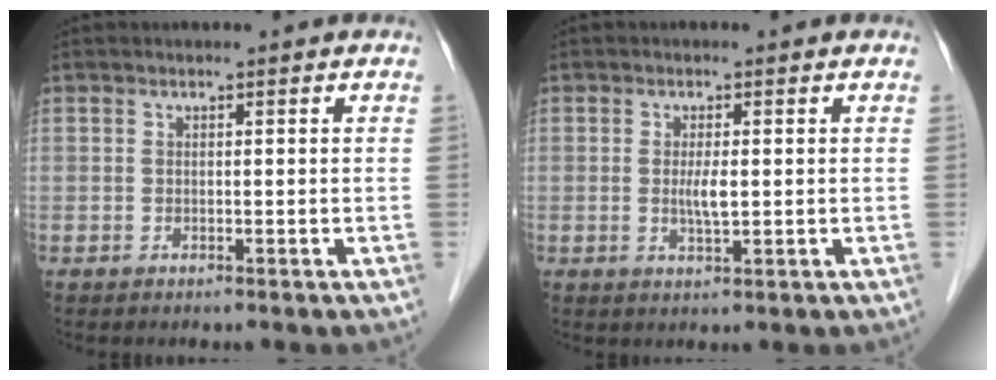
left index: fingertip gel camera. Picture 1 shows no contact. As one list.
[{"total": 2.6, "force": [0.1, 0.4, 2.5], "torque": [-0.052, -0.004, 0.004]}]